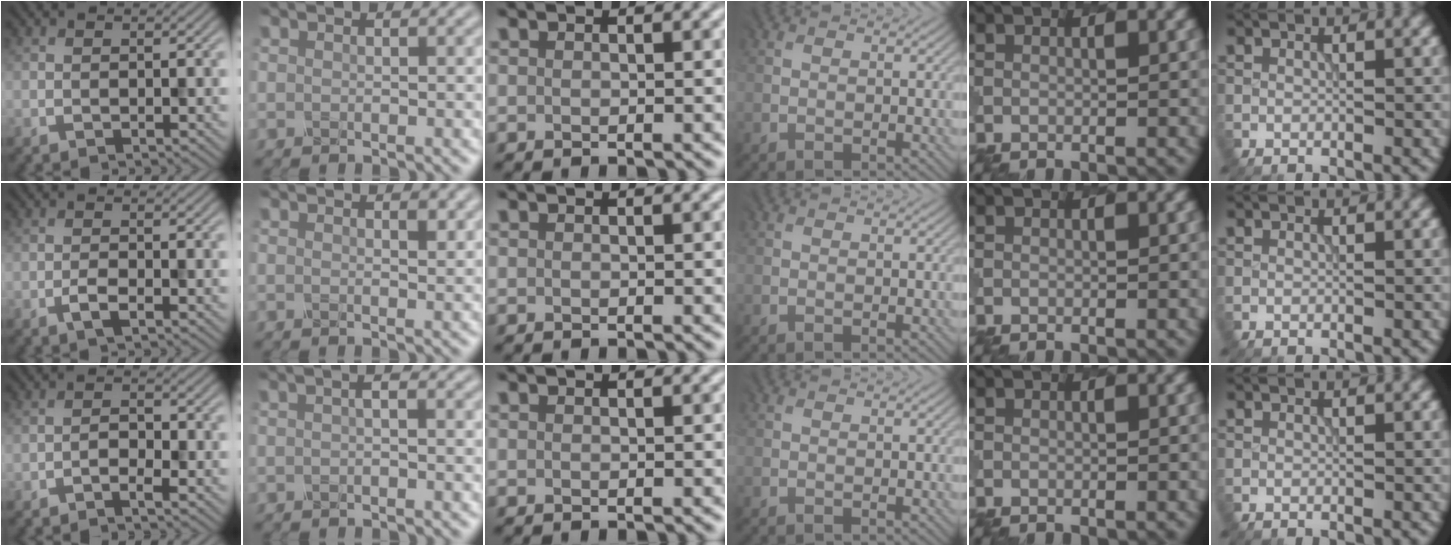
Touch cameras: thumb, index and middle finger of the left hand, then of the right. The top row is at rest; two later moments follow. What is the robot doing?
{"motion": "dispense", "object": "pipette"}